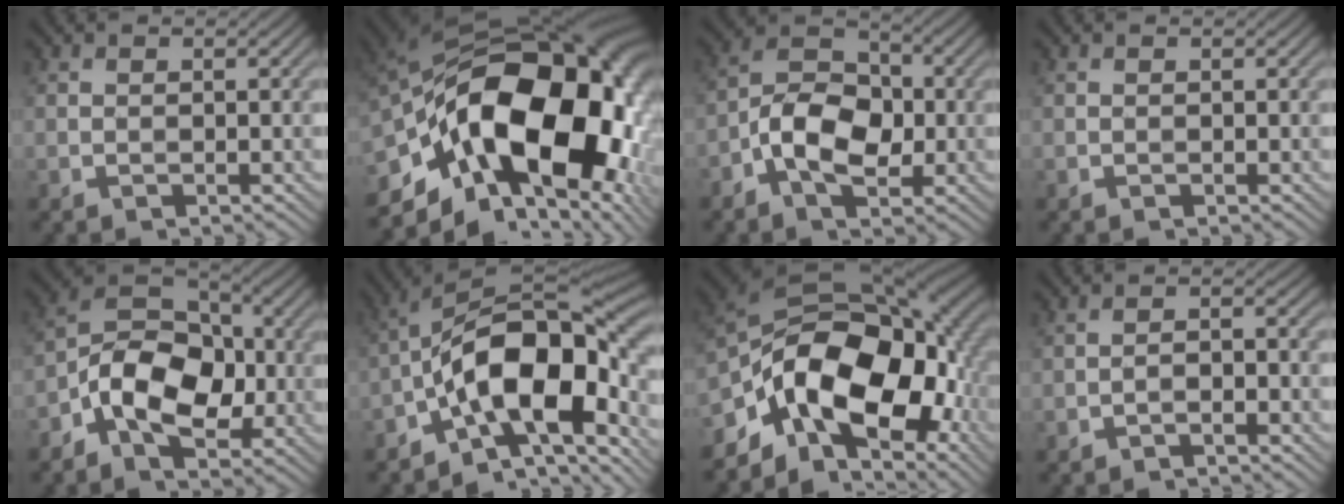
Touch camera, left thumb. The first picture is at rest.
{"total": 22.0, "force": [-3.8, 13.2, 17.1], "torque": [-0.322, -0.039, -0.043]}
{"total": 8.1, "force": [-2.4, 5.0, 5.9], "torque": [-0.106, 0.011, -0.056]}
{"total": 0.0}
{"total": 10.4, "force": [-3.4, 6.6, 7.3], "torque": [-0.133, 0.007, -0.078]}
{"total": 17.1, "force": [-5.0, 8.5, 14.0], "torque": [-0.206, 0.014, -0.110]}
{"total": 15.6, "force": [-5.2, 9.5, 11.2], "torque": [-0.181, -0.002, -0.112]}
{"total": 2.1, "force": [-1.6, 0.4, 1.2], "torque": [-0.020, 0.005, -0.033]}